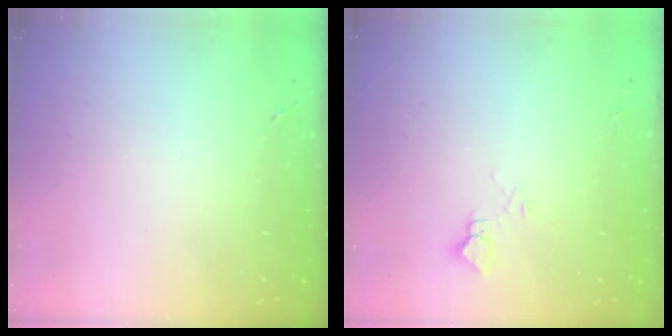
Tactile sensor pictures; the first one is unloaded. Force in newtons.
{"total": 3.7, "press": 3.7, "slide": 0.4}